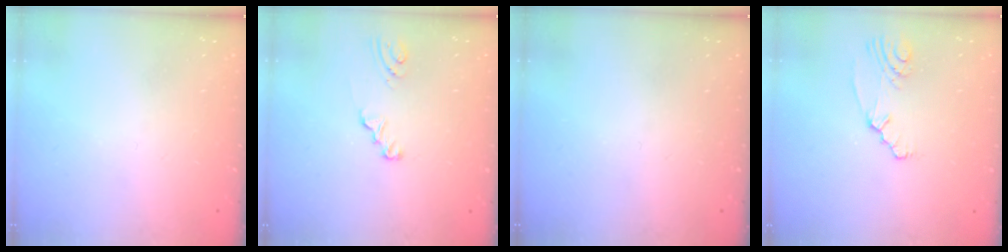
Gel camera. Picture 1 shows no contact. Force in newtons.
{"total": 2.5, "press": 2.5, "slide": 0.3}
{"total": 0.0}
{"total": 2.5, "press": 2.2, "slide": 1.2}